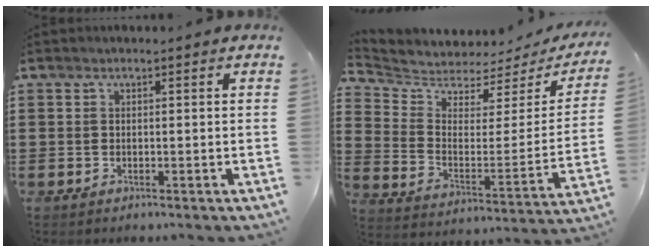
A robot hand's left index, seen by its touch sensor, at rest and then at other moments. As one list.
[{"total": 4.3, "force": [4.1, 1.3, 0.1], "torque": [-0.036, -0.044, 0.067]}]